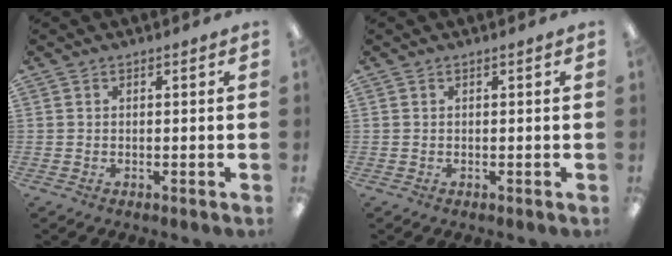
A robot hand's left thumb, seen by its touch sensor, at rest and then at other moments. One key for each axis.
{"total": 0.0}